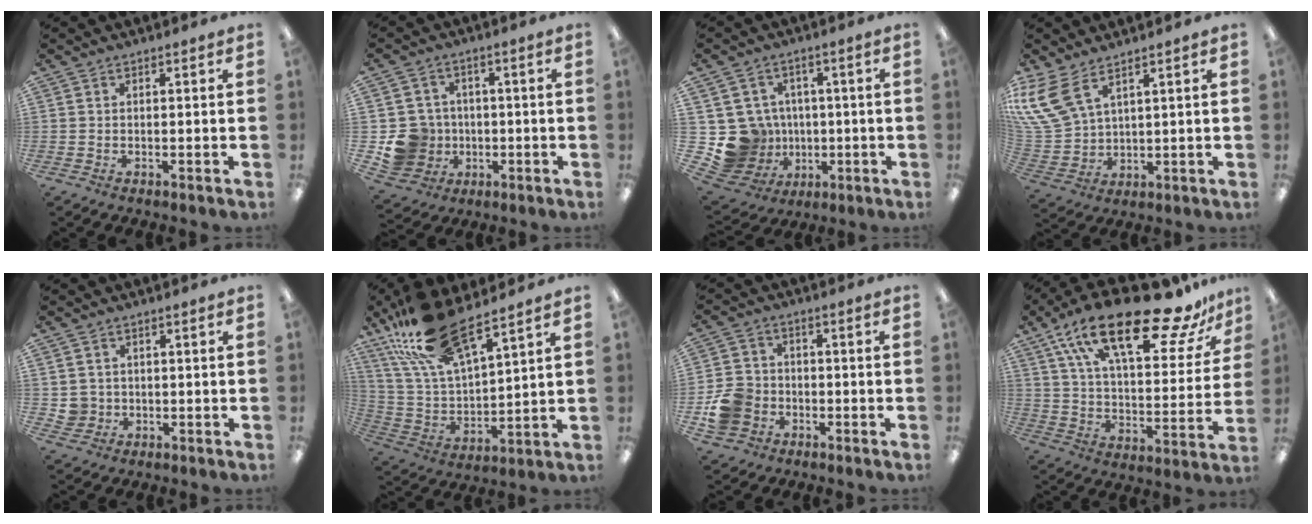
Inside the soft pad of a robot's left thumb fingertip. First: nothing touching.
{"total": 10.4, "force": [-2.2, 9.8, 2.5], "torque": [-0.069, 0.020, -0.025]}
{"total": 12.5, "force": [-1.4, 12.0, 3.1], "torque": [-0.094, 0.001, -0.002]}
{"total": 11.8, "force": [7.1, 6.4, 6.9], "torque": [-0.164, -0.022, 0.138]}
{"total": 3.6, "force": [0.1, 3.5, 0.3], "torque": [-0.007, 0.003, 0.004]}
{"total": 19.4, "force": [14.5, 6.6, 11.1], "torque": [-0.234, -0.078, 0.258]}
{"total": 9.0, "force": [-3.1, 7.7, 3.5], "torque": [-0.077, 0.030, -0.053]}
{"total": 26.4, "force": [17.5, 8.9, 17.7], "torque": [-0.290, -0.106, 0.288]}